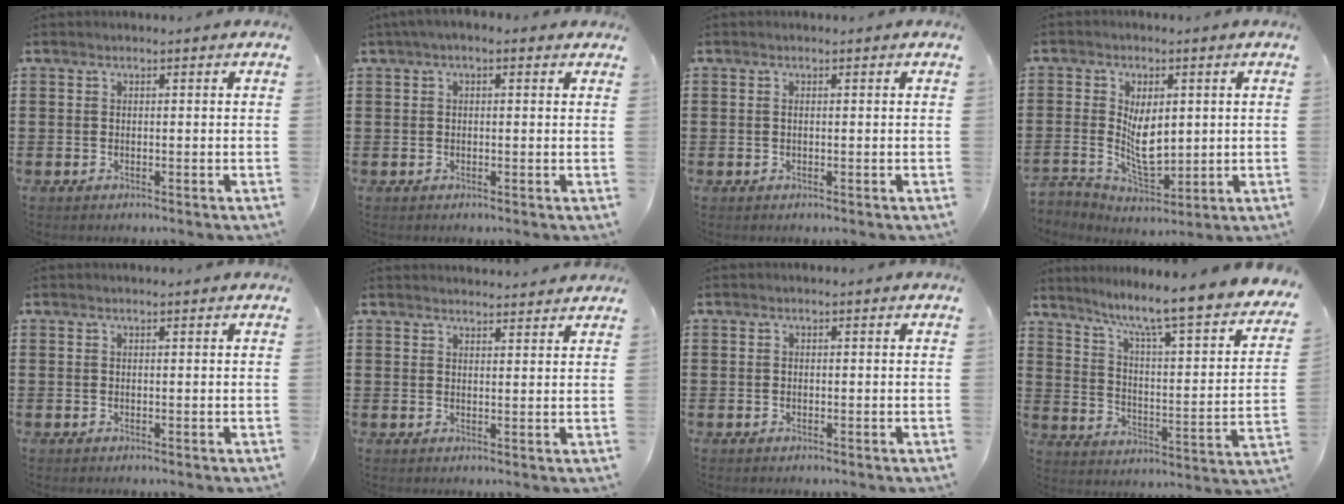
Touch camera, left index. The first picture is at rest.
{"total": 1.5, "force": [0.2, 0.7, 1.3], "torque": [-0.025, 0.006, 0.003]}
{"total": 0.5, "force": [0.1, 0.1, 0.5], "torque": [-0.011, -0.002, 0.002]}
{"total": 6.0, "force": [0.4, 4.1, 4.4], "torque": [-0.072, 0.004, 0.006]}
{"total": 0.0}
{"total": 2.3, "force": [2.3, 0.0, 0.1], "torque": [-0.008, -0.005, 0.044]}
{"total": 0.0}
{"total": 7.0, "force": [5.5, -0.4, 4.4], "torque": [-0.100, -0.054, 0.077]}